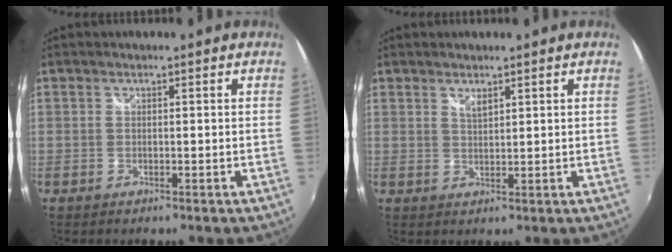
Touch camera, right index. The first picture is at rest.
{"total": 1.9, "force": [1.4, 0.6, 1.1], "torque": [-0.018, -0.002, 0.025]}